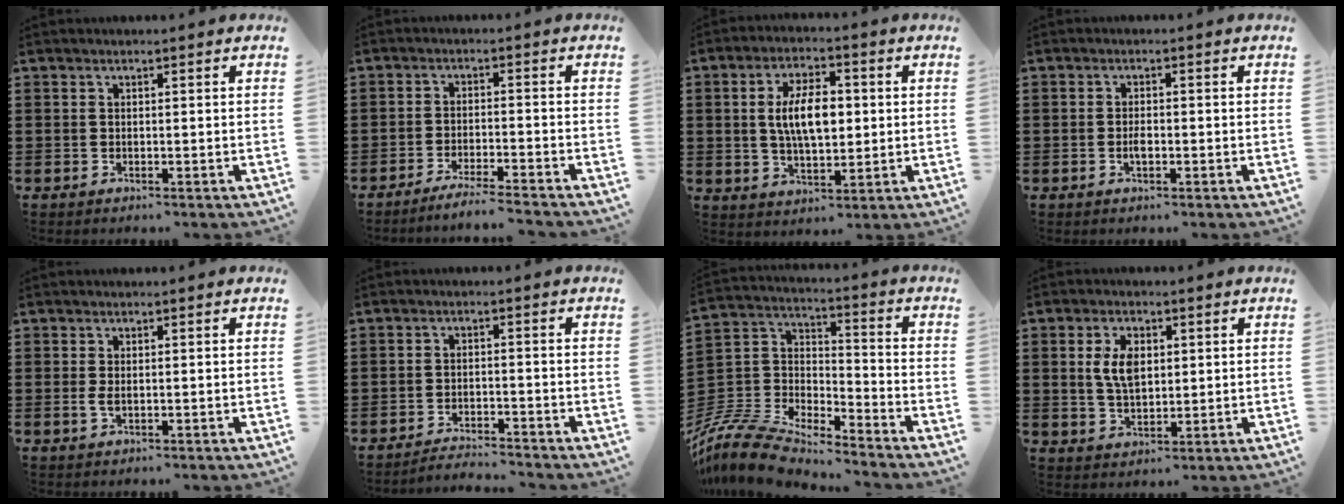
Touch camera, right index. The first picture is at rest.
{"total": 3.4, "force": [-3.2, -0.5, 1.1], "torque": [-0.018, -0.003, -0.064]}
{"total": 8.1, "force": [0.8, 3.8, 7.1], "torque": [-0.129, 0.006, 0.006]}
{"total": 1.8, "force": [-0.5, 0.7, 1.6], "torque": [-0.029, 0.000, -0.008]}
{"total": 1.3, "force": [0.0, 0.5, 1.2], "torque": [-0.030, -0.002, -0.002]}
{"total": 2.5, "force": [-2.5, 0.0, 0.0], "torque": [-0.006, 0.003, -0.053]}
{"total": 9.5, "force": [-8.8, 2.0, 2.7], "torque": [-0.083, 0.002, -0.183]}
{"total": 5.7, "force": [1.2, 3.2, 4.6], "torque": [-0.097, 0.015, 0.019]}